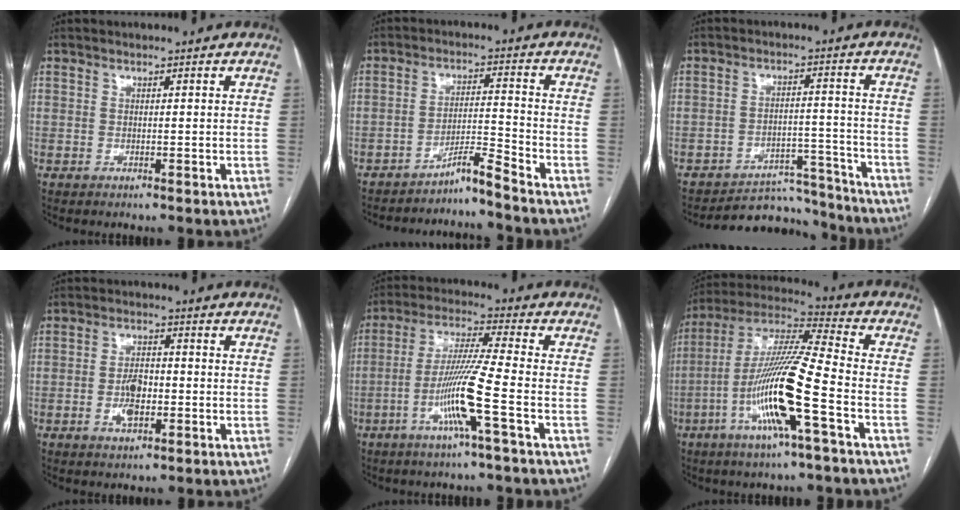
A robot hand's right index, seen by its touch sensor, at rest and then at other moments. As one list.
[{"total": 5.1, "force": [-4.6, -1.8, 1.2], "torque": [-0.017, -0.006, -0.082]}, {"total": 10.2, "force": [-9.9, 2.5, -0.9], "torque": [0.031, 0.036, -0.143]}, {"total": 4.8, "force": [-1.2, 2.3, 4.1], "torque": [-0.078, 0.003, -0.020]}, {"total": 10.7, "force": [-3.9, -1.1, 9.9], "torque": [-0.197, -0.005, -0.079]}, {"total": 17.0, "force": [-5.6, 0.4, 16.1], "torque": [-0.323, -0.004, -0.111]}]